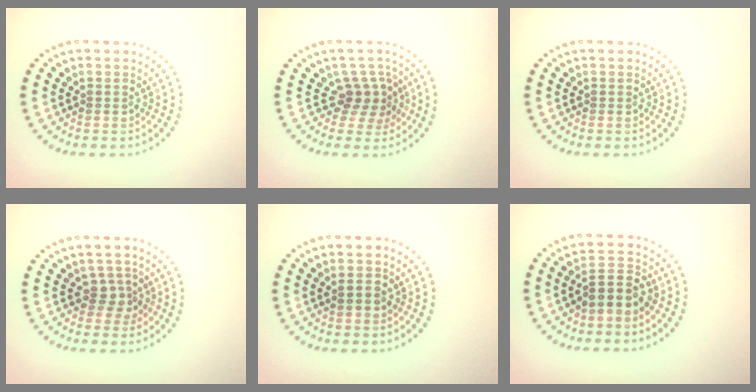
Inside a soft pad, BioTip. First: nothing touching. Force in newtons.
{"total": 2.5, "press": 2.0, "slide": 1.5}
{"total": 0.0}
{"total": 1.8, "press": 1.4, "slide": 1.2}
{"total": 0.9, "press": 0.9, "slide": 0.1}
{"total": 3.2, "press": 3.0, "slide": 1.1}